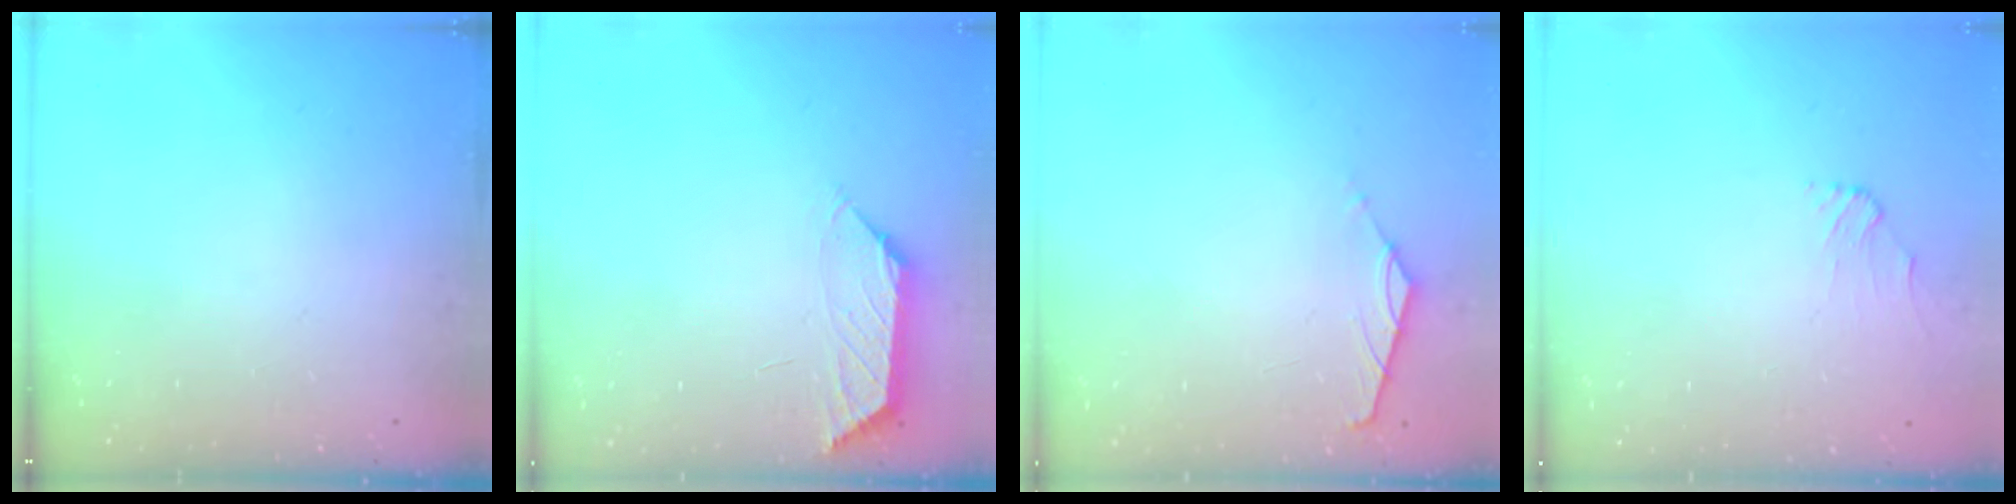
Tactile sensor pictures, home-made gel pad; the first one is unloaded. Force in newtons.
{"total": 1.2, "press": 1.1, "slide": 0.4}
{"total": 1.7, "press": 1.6, "slide": 0.4}
{"total": 0.6, "press": 0.4, "slide": 0.4}